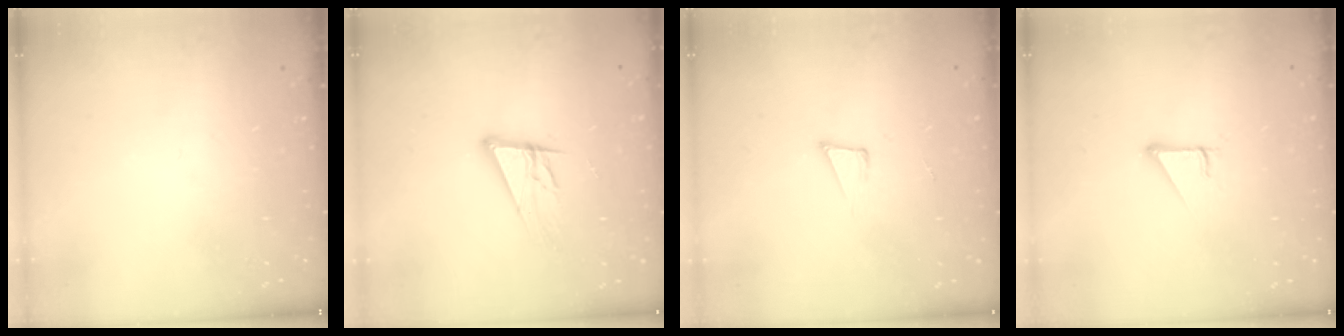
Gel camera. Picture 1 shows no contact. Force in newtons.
{"total": 13.6, "press": 13.1, "slide": 3.6}
{"total": 3.9, "press": 2.4, "slide": 3.1}
{"total": 2.9, "press": 2.9, "slide": 0.1}